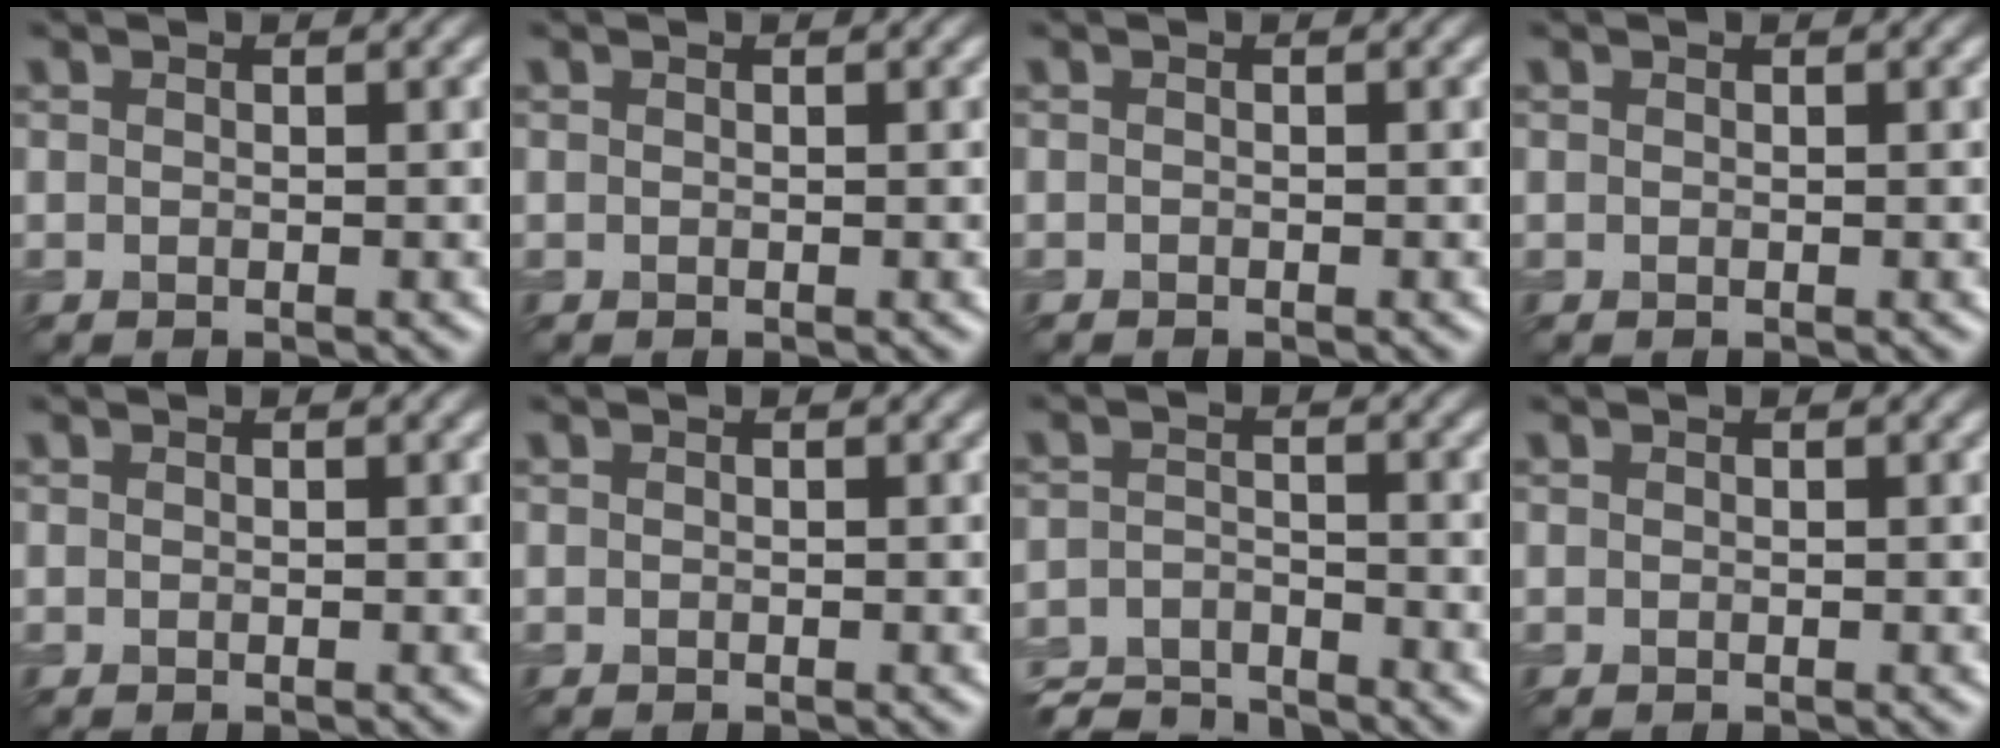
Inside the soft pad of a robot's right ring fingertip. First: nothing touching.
{"total": 0.0}
{"total": 0.0}
{"total": 0.0}
{"total": 0.0}
{"total": 0.0}
{"total": 5.3, "force": [-5.0, 1.2, 1.3], "torque": [-0.024, -0.010, -0.096]}
{"total": 0.0}